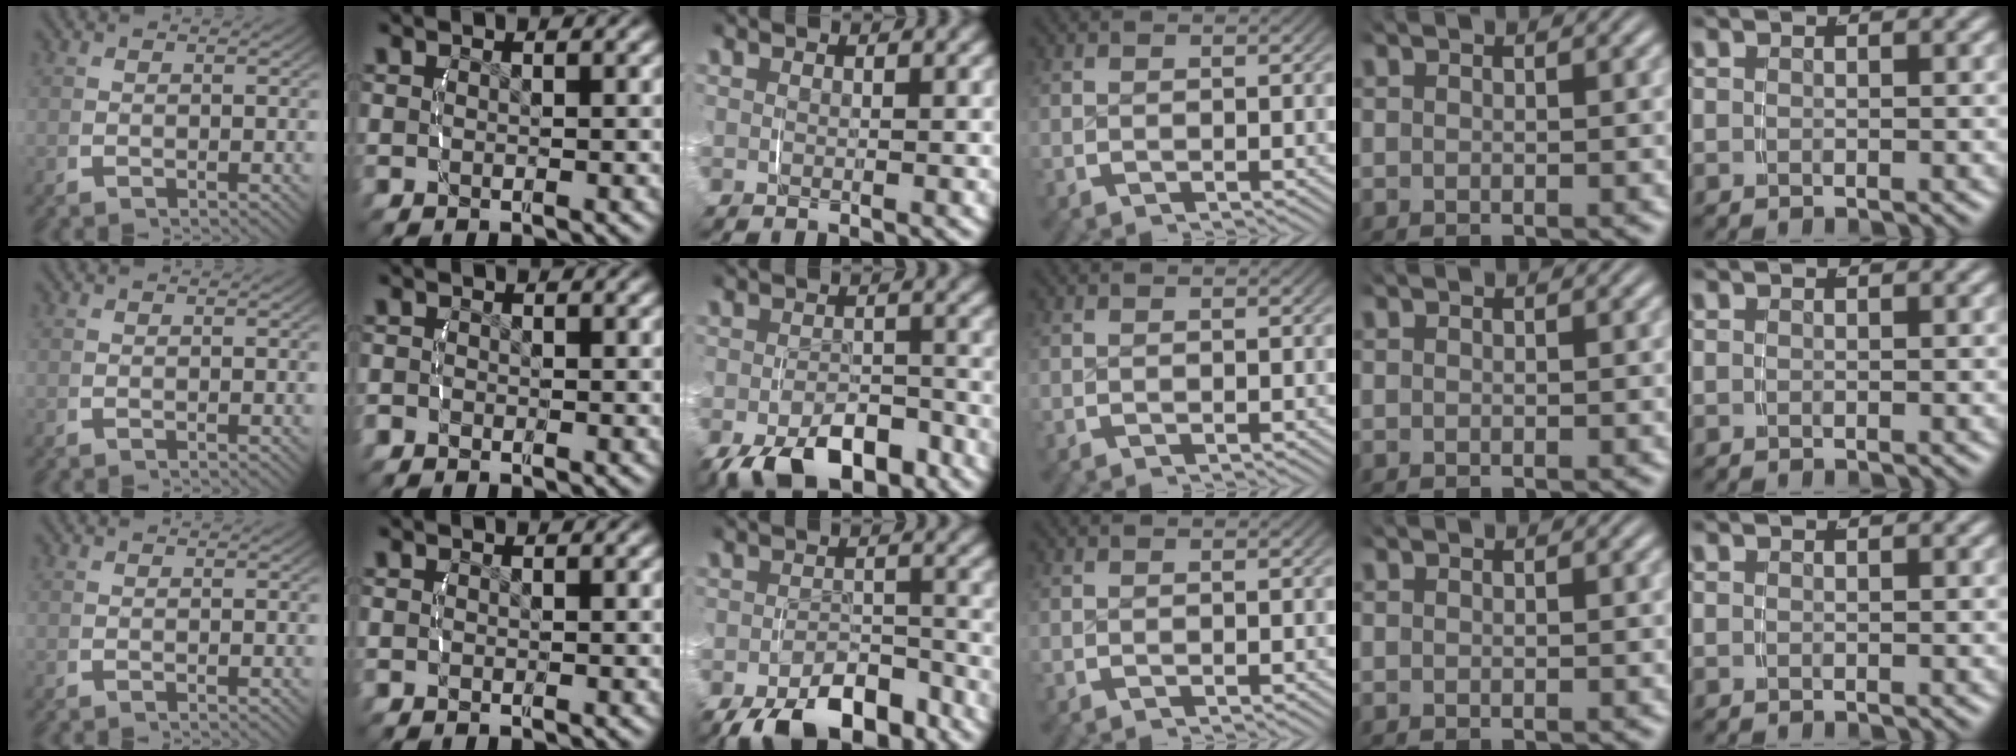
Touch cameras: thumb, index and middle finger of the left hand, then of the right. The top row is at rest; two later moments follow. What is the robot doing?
{"motion": "grasp_and_lifting", "object": "velcro strap"}